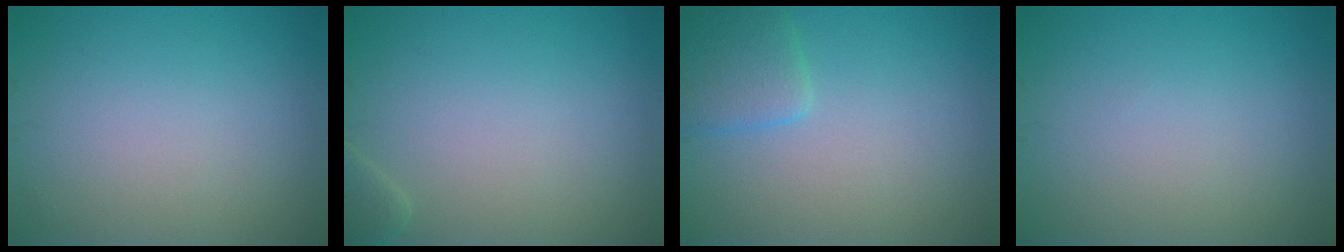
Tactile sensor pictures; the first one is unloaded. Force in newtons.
{"total": 1.2, "press": 1.2, "slide": 0.2}
{"total": 2.5, "press": 2.5, "slide": 0.2}
{"total": 0.0}